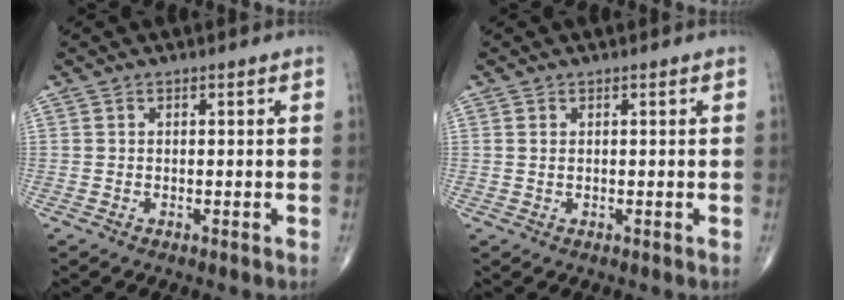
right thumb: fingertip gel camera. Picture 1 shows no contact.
{"total": 0.5, "force": [0.3, 0.2, 0.4], "torque": [-0.009, 0.003, 0.007]}